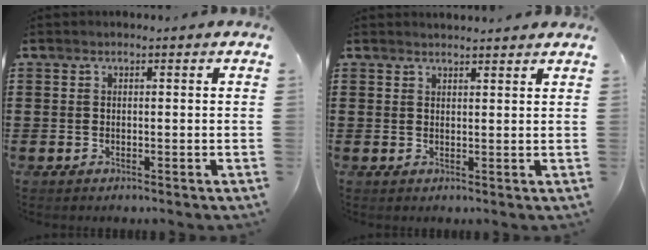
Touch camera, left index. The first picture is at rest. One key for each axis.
{"total": 1.5, "fx": 1.5, "fy": 0.1, "fz": 0.0, "tx": -0.004, "ty": 0.002, "tz": 0.030}